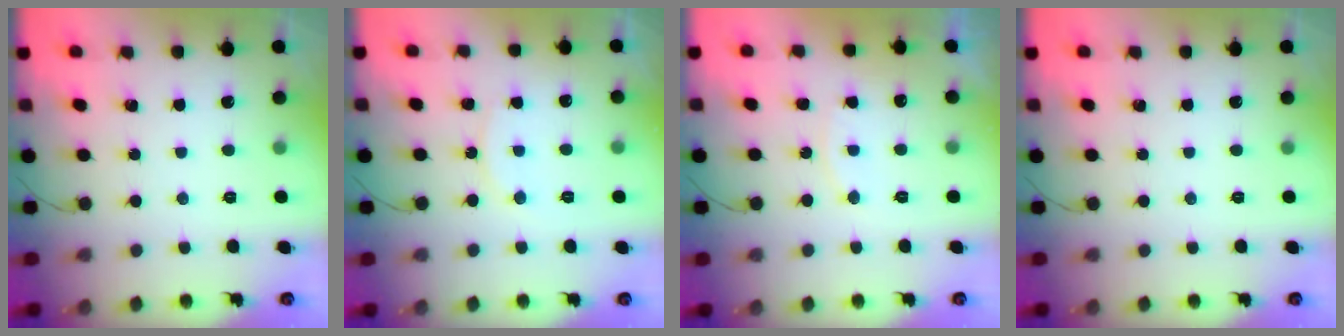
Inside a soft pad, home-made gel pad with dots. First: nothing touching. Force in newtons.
{"total": 8.7, "press": 8.7, "slide": 0.5}
{"total": 7.4, "press": 7.4, "slide": 0.5}
{"total": 0.0}